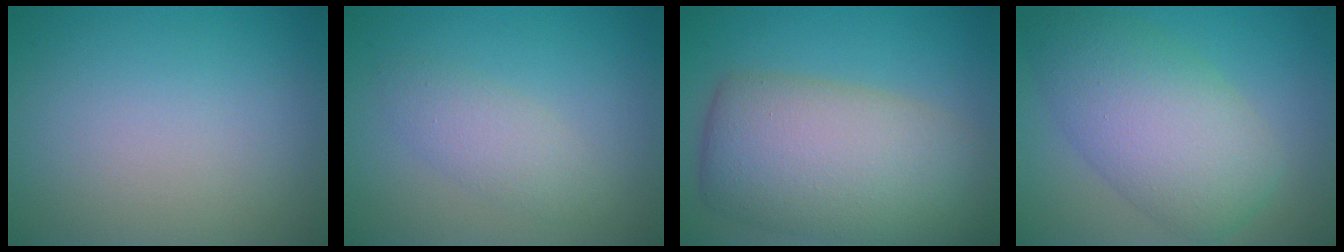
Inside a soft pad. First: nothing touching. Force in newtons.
{"total": 2.4, "press": 2.4, "slide": 0.1}
{"total": 11.0, "press": 11.0, "slide": 0.6}
{"total": 7.8, "press": 7.7, "slide": 0.3}